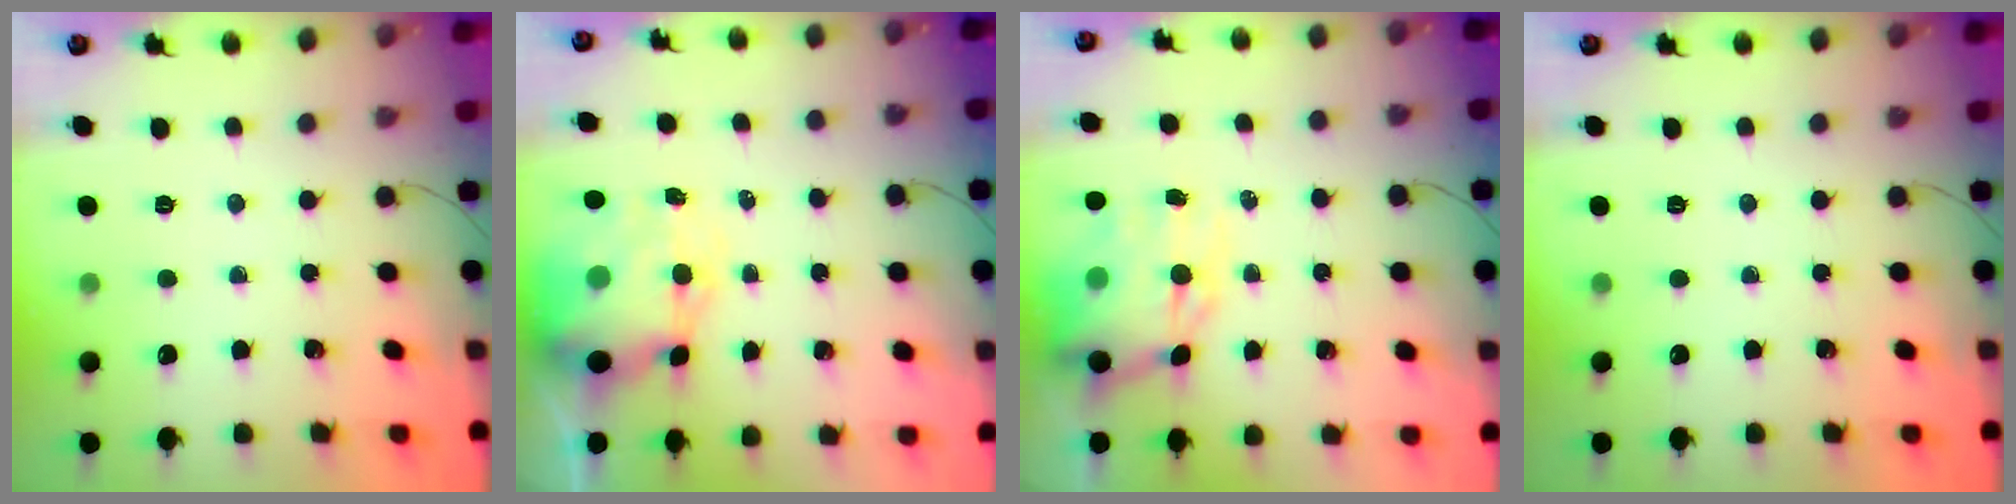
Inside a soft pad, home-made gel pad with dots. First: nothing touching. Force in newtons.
{"total": 9.6, "press": 9.2, "slide": 2.7}
{"total": 12.0, "press": 11.6, "slide": 3.0}
{"total": 0.0}